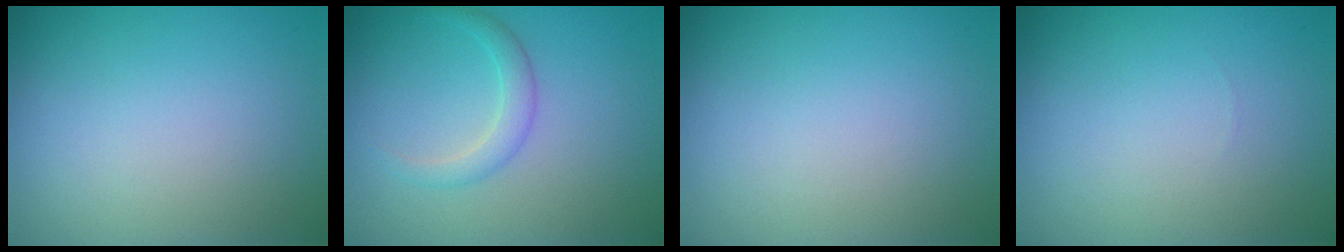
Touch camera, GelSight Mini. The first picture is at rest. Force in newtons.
{"total": 1.9, "press": 1.9, "slide": 0.0}
{"total": 0.0}
{"total": 0.0}